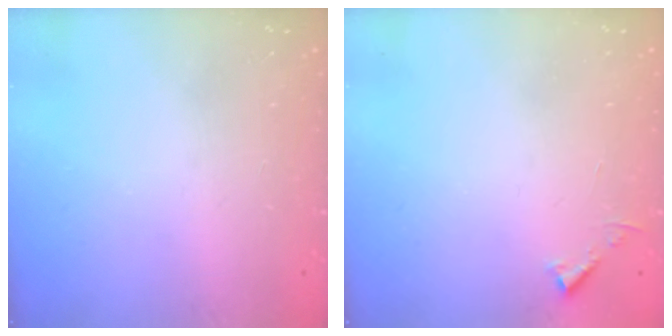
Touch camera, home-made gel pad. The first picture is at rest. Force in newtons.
{"total": 4.0, "press": 4.0, "slide": 0.4}